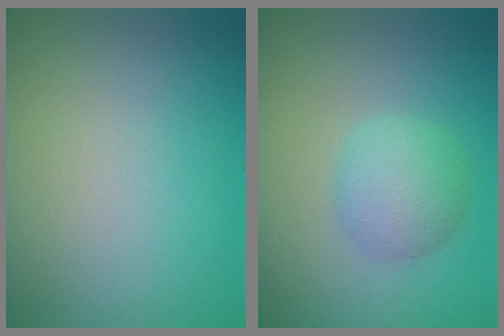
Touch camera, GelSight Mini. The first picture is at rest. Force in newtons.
{"total": 3.5, "press": 3.5, "slide": 0.1}